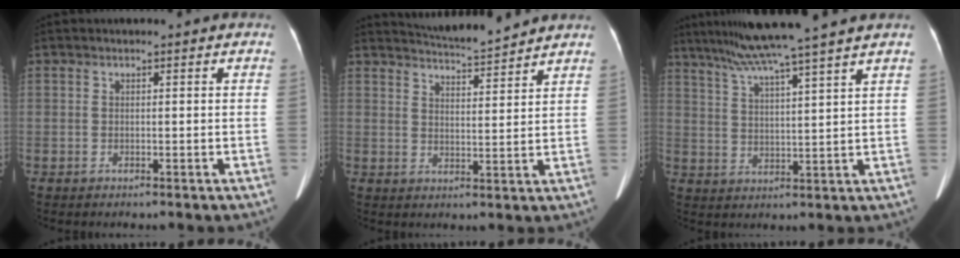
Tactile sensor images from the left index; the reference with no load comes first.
{"total": 8.6, "force": [8.4, 0.1, 2.0], "torque": [-0.045, 0.006, 0.127]}
{"total": 13.2, "force": [10.9, -2.2, 7.1], "torque": [-0.122, 0.012, 0.167]}